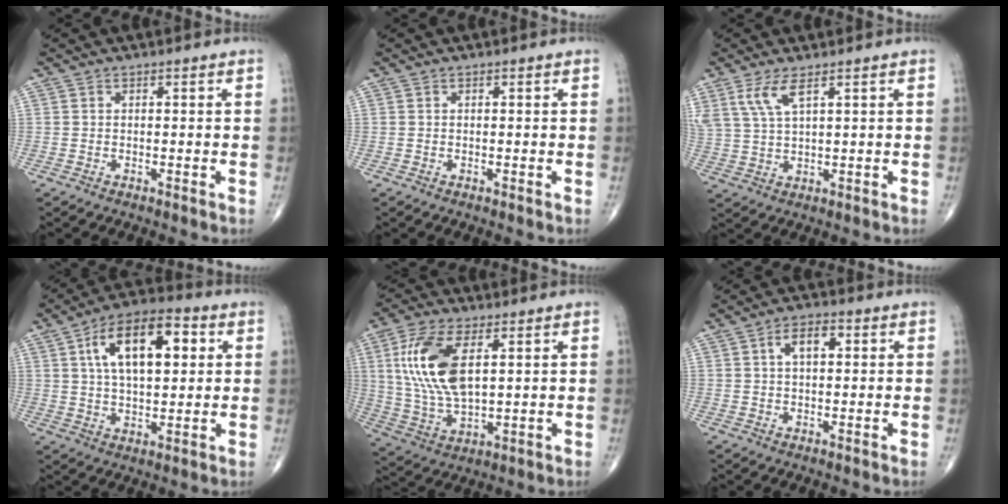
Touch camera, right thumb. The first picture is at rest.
{"total": 0.0}
{"total": 5.6, "force": [3.2, 1.4, 4.4], "torque": [-0.105, -0.010, 0.074]}
{"total": 15.8, "force": [4.5, 7.7, 13.0], "torque": [-0.198, 0.008, 0.071]}
{"total": 14.9, "force": [4.0, 7.0, 12.5], "torque": [-0.262, -0.011, 0.084]}
{"total": 5.0, "force": [1.3, 2.6, 4.1], "torque": [-0.066, 0.009, 0.018]}